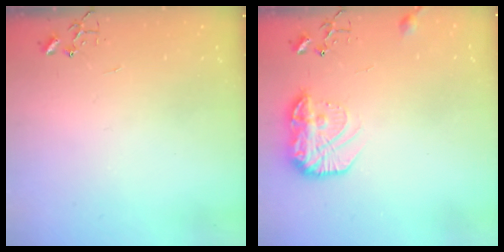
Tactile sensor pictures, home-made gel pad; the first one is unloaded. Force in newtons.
{"total": 13.9, "press": 13.8, "slide": 0.8}